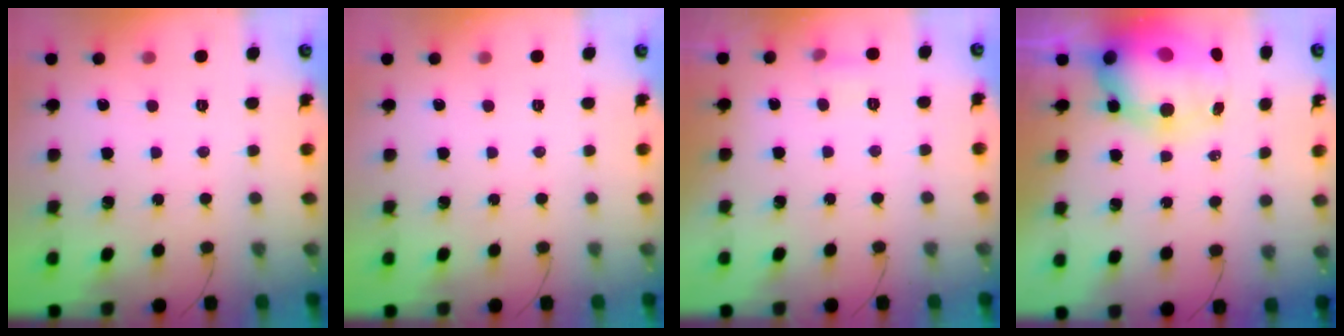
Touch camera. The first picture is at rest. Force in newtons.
{"total": 0.0}
{"total": 4.0, "press": 3.8, "slide": 1.1}
{"total": 13.6, "press": 13.2, "slide": 3.2}